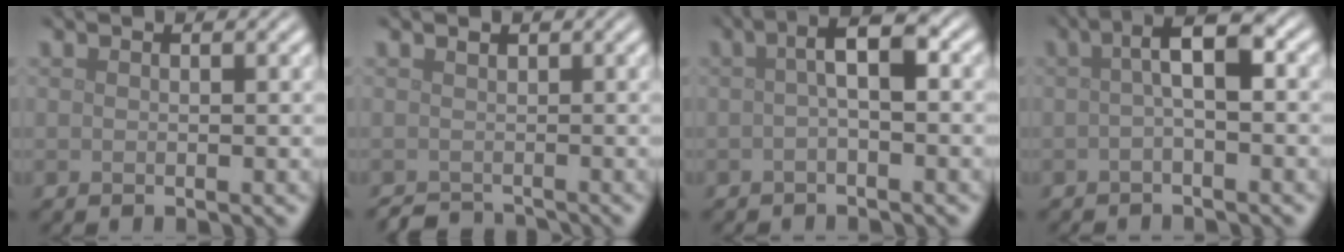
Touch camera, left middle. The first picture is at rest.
{"total": 1.1, "force": [-1.0, 0.4, 0.2], "torque": [-0.002, -0.003, -0.023]}
{"total": 3.3, "force": [0.2, 0.7, 3.2], "torque": [-0.051, 0.014, -0.002]}
{"total": 3.7, "force": [0.3, 0.8, 3.6], "torque": [-0.058, 0.015, -0.002]}